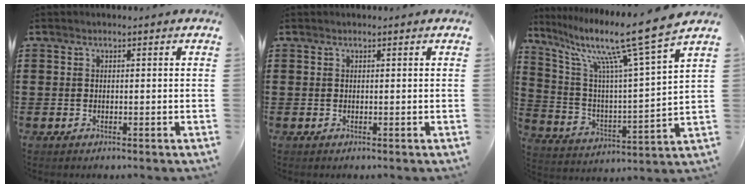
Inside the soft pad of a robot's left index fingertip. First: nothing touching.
{"total": 0.0}
{"total": 13.0, "force": [9.6, -0.1, 8.7], "torque": [-0.188, -0.067, 0.144]}